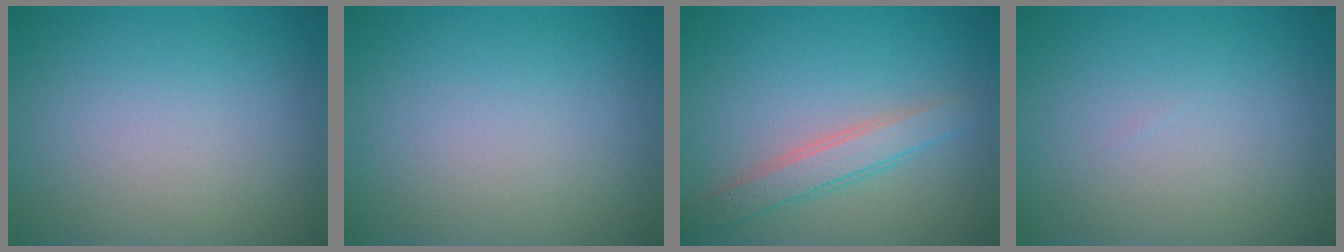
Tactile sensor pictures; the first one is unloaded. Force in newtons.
{"total": 0.0}
{"total": 2.8, "press": 2.8, "slide": 0.2}
{"total": 0.0}